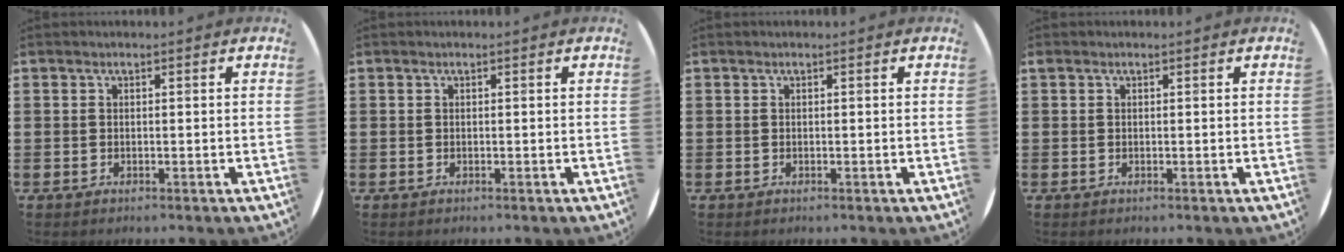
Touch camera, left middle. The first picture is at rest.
{"total": 0.0}
{"total": 0.0}
{"total": 0.0}